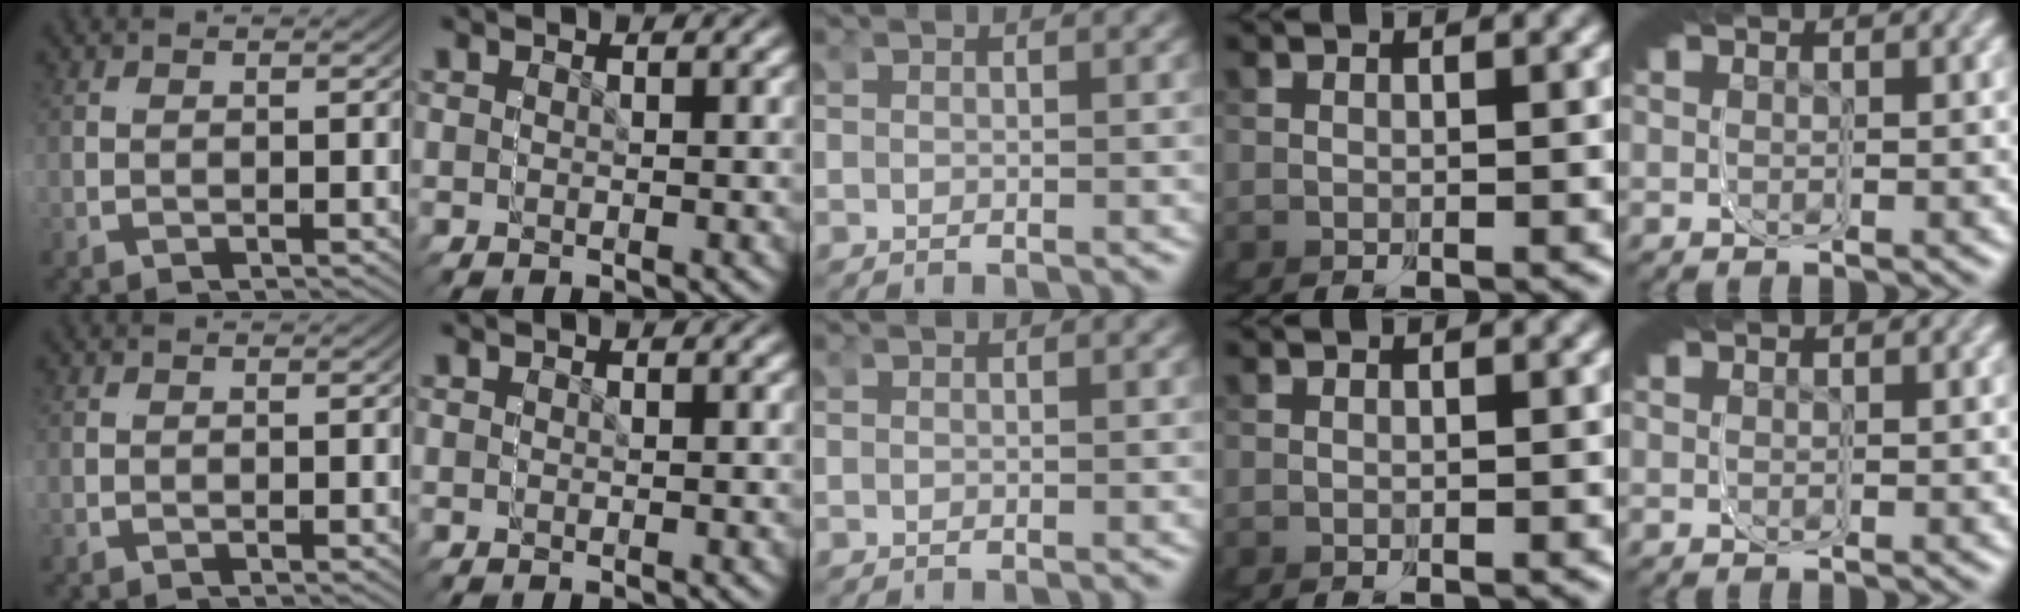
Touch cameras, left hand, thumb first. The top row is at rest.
{}